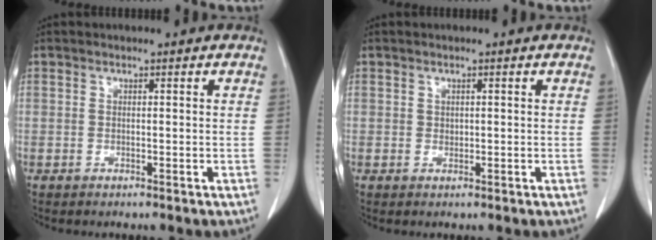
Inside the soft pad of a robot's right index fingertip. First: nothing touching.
{"total": 0.6, "force": [0.2, 0.5, 0.2], "torque": [0.001, 0.003, 0.004]}